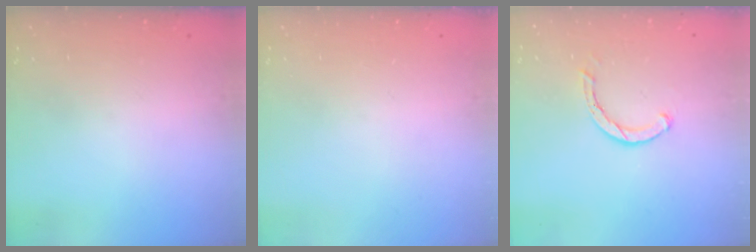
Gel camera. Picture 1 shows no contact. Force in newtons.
{"total": 0.0}
{"total": 1.6, "press": 1.6, "slide": 0.2}